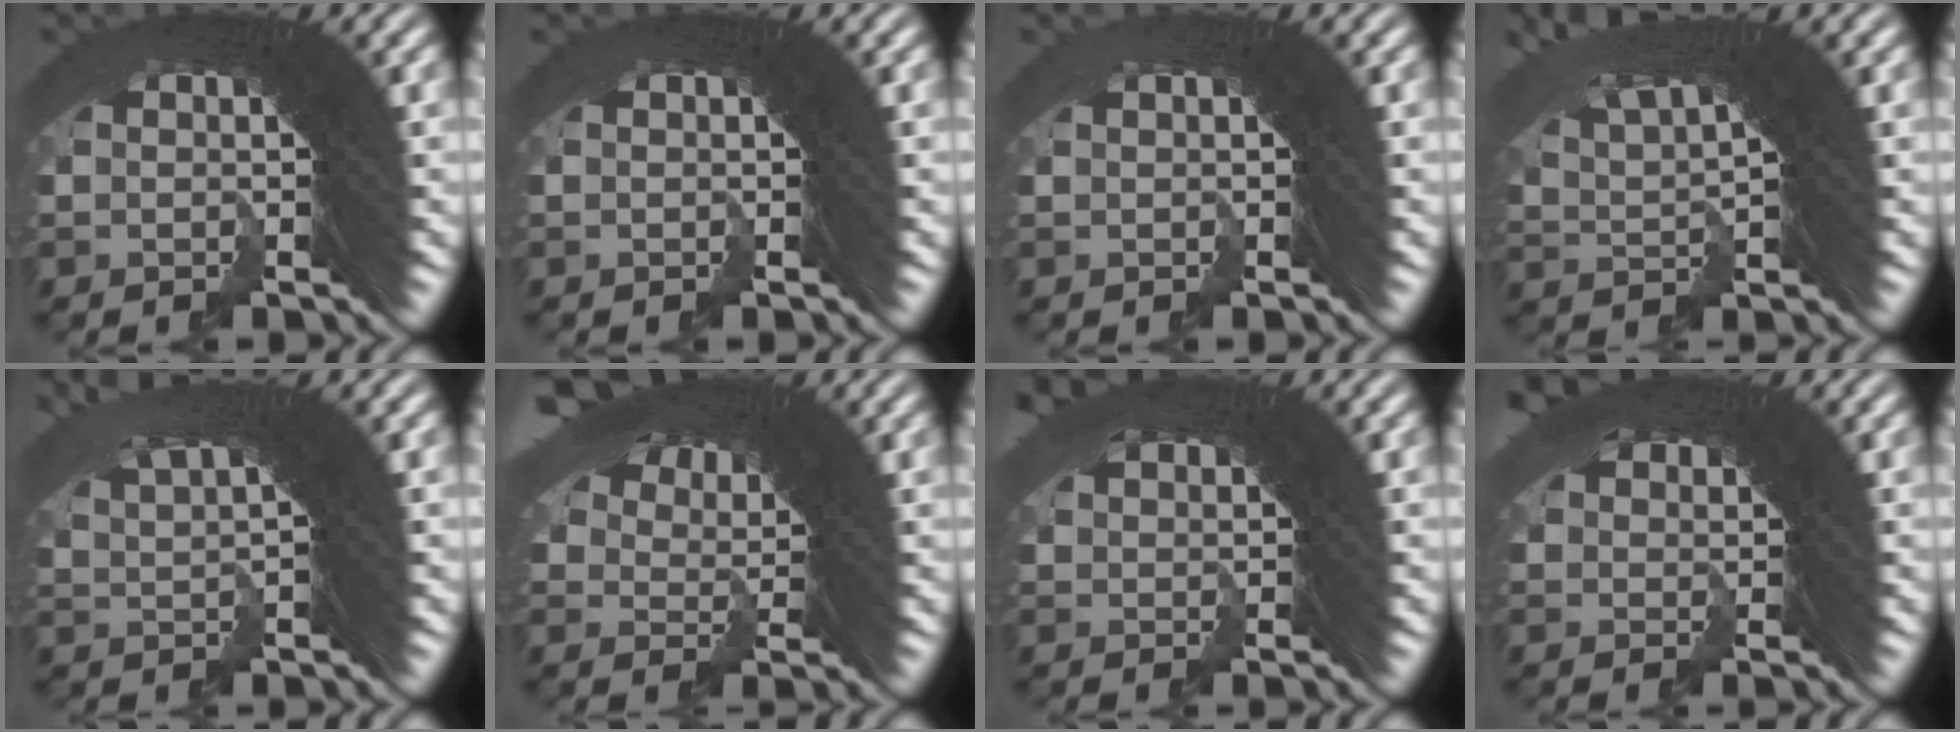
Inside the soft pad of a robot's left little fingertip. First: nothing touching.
{"total": 0.0}
{"total": 0.8, "force": [-0.1, -0.4, -0.7], "torque": [0.015, -0.001, -0.002]}
{"total": 5.3, "force": [3.9, 1.0, 3.5], "torque": [-0.063, 0.015, 0.071]}
{"total": 4.8, "force": [4.2, 0.2, 2.2], "torque": [-0.029, 0.033, 0.070]}
{"total": 4.7, "force": [3.4, 2.0, 2.5], "torque": [-0.041, -0.003, 0.064]}
{"total": 0.8, "force": [0.7, 0.1, 0.3], "torque": [0.010, -0.011, 0.022]}
{"total": 1.2, "force": [0.6, 1.0, 0.2], "torque": [0.009, -0.020, 0.021]}